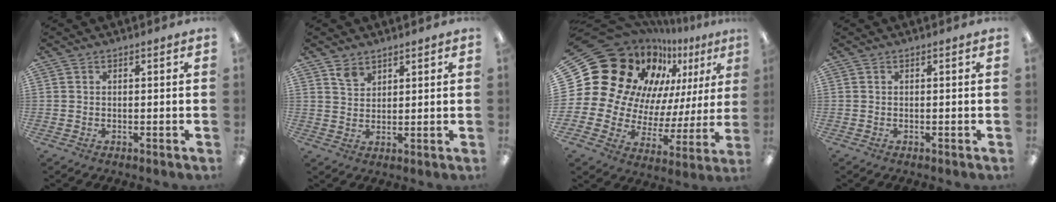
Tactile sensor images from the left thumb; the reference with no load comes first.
{"total": 3.7, "force": [2.8, 2.3, 0.9], "torque": [-0.006, -0.016, 0.053]}
{"total": 22.8, "force": [14.3, 15.3, 9.0], "torque": [-0.157, -0.132, 0.294]}
{"total": 0.0}